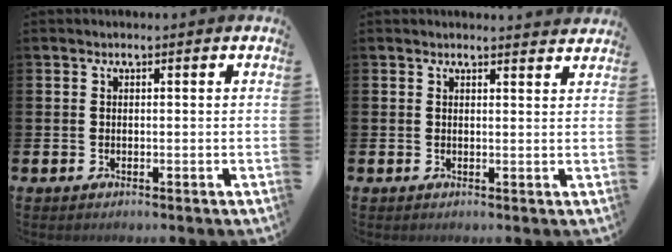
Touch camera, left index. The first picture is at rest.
{"total": 1.7, "force": [1.7, 0.0, -0.1], "torque": [0.011, -0.014, 0.029]}